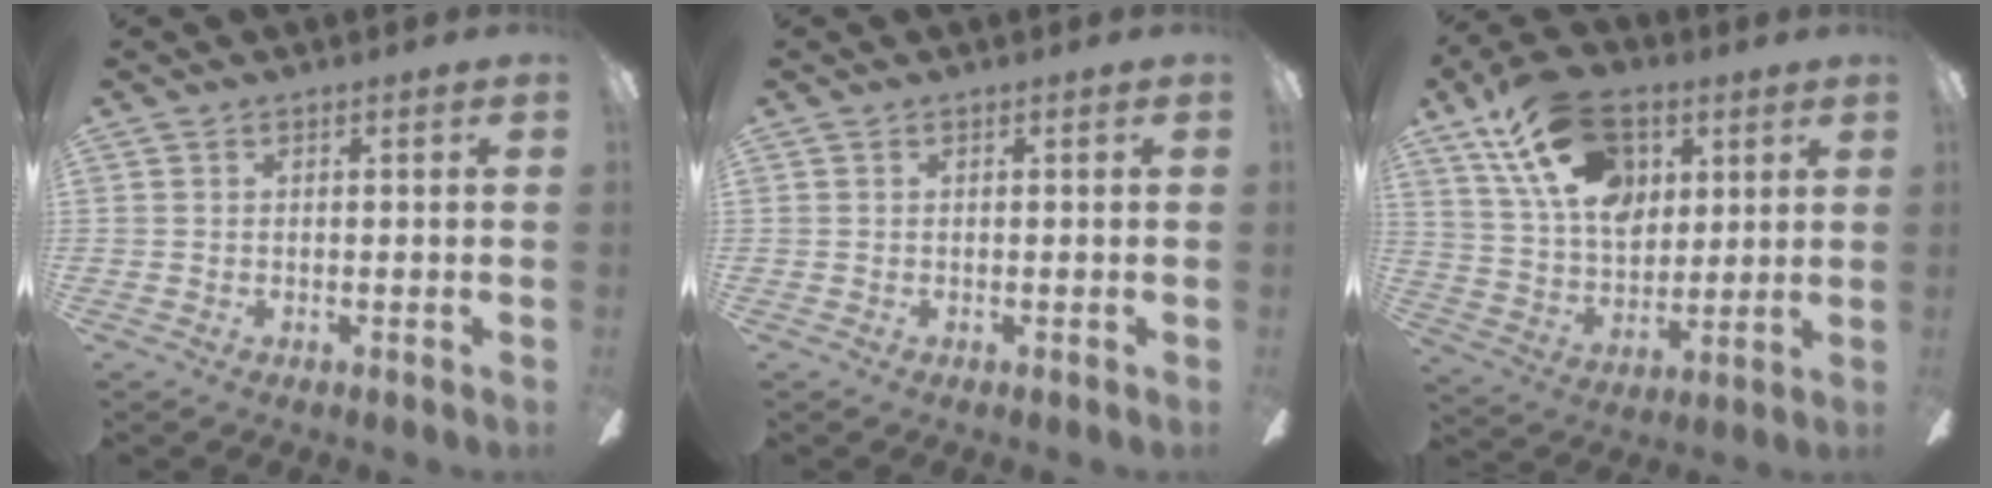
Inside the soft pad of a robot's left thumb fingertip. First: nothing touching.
{"total": 0.0}
{"total": 19.6, "force": [9.8, 12.2, 11.7], "torque": [-0.202, -0.018, 0.185]}